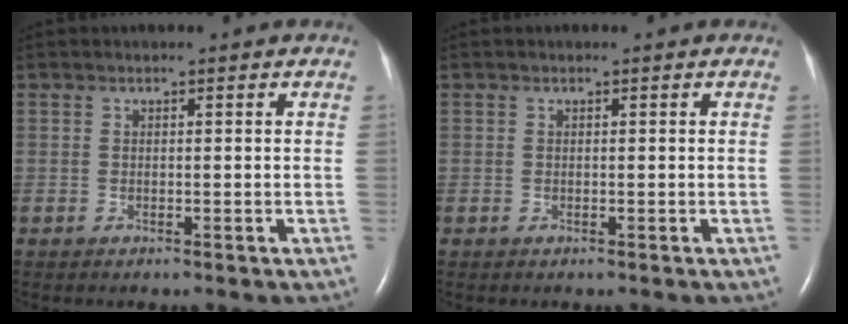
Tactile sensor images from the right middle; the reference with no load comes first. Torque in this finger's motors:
{"motor_torque": [0.00, 0.00, 0.00, 0.00]}